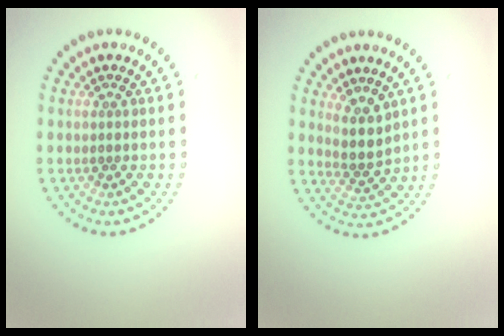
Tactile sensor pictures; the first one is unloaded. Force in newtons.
{"total": 2.6, "press": 2.1, "slide": 1.5}